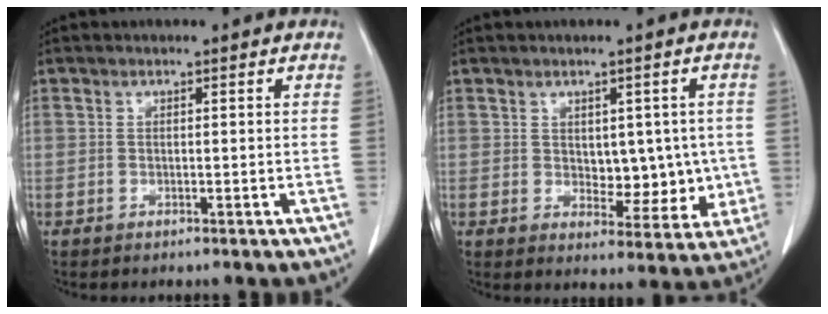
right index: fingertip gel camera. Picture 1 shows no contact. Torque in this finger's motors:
{"motor_torque": [0.02, 0.09, 0.09, 0.00]}